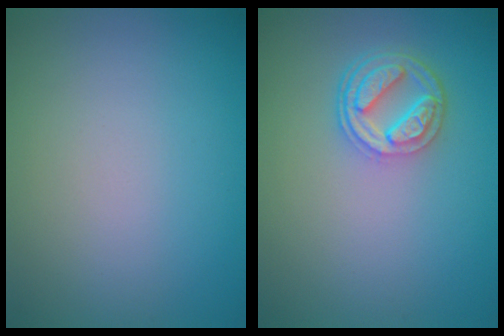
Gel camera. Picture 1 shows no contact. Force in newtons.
{"total": 4.2, "press": 3.2, "slide": 2.7}